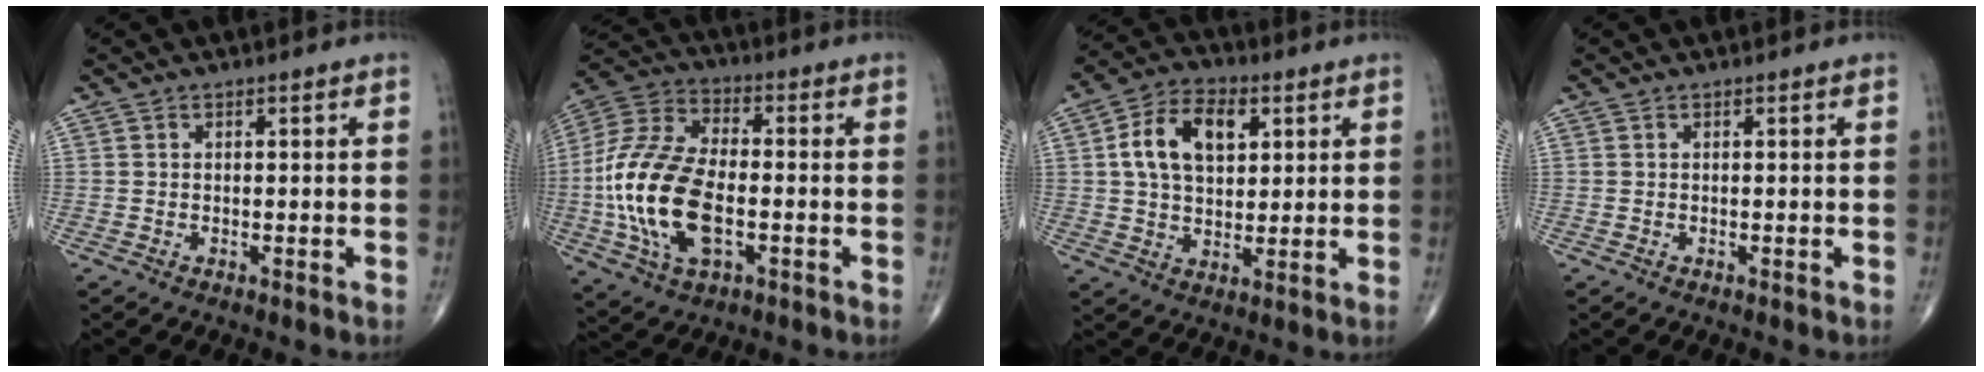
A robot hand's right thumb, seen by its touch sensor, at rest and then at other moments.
{"total": 19.9, "force": [-3.3, 10.5, 16.5], "torque": [-0.353, 0.016, -0.060]}
{"total": 12.0, "force": [3.3, 7.5, 8.7], "torque": [-0.136, 0.004, 0.055]}
{"total": 0.0}